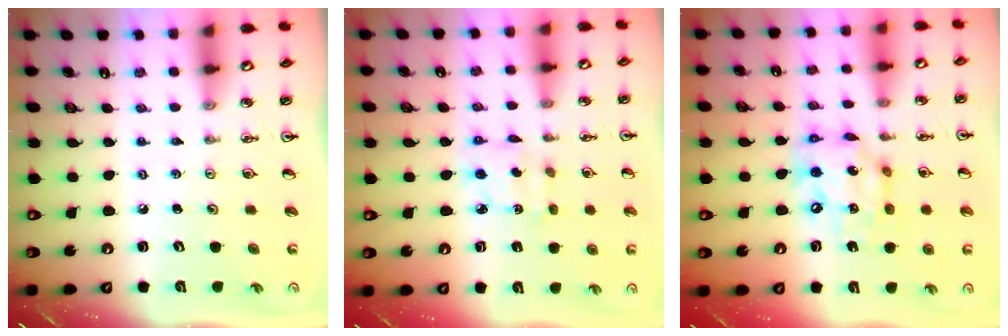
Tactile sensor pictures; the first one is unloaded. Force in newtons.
{"total": 2.9, "press": 2.9, "slide": 0.1}
{"total": 14.0, "press": 13.9, "slide": 1.0}